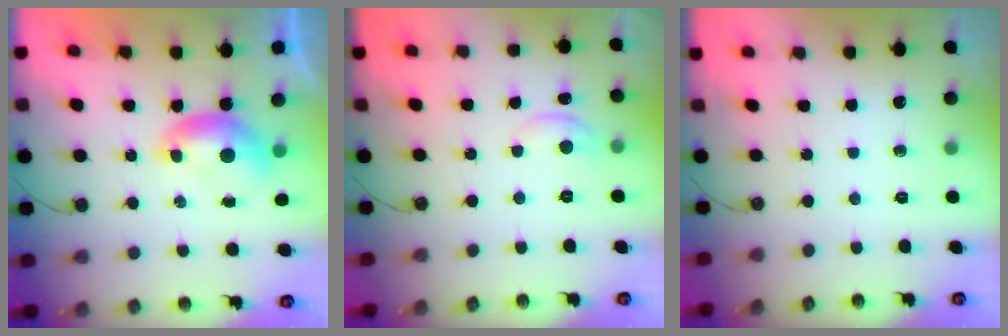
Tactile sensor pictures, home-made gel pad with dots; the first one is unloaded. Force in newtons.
{"total": 0.8, "press": 0.7, "slide": 0.4}
{"total": 0.0}